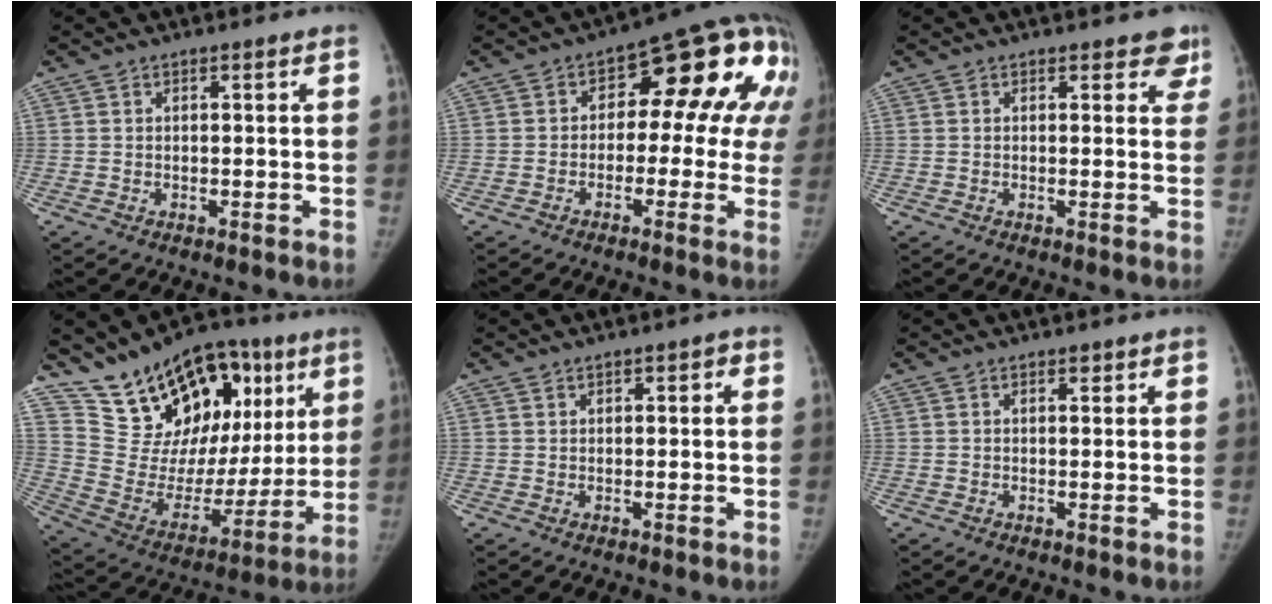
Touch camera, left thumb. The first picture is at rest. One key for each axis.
{"total": 16.2, "fx": 2.0, "fy": 9.5, "fz": 13.0, "tx": -0.109, "ty": 0.033, "tz": 0.009}
{"total": 4.1, "fx": 3.1, "fy": 2.3, "fz": 1.4, "tx": 0.026, "ty": -0.013, "tz": 0.022}
{"total": 23.7, "fx": 12.0, "fy": 14.4, "fz": 14.5, "tx": -0.161, "ty": -0.020, "tz": 0.213}
{"total": 1.4, "fx": 0.5, "fy": 1.0, "fz": 0.9, "tx": -0.001, "ty": 0.002, "tz": 0.005}
{"total": 0.6, "fx": 0.4, "fy": 0.4, "fz": 0.3, "tx": 0.001, "ty": -0.002, "tz": 0.005}